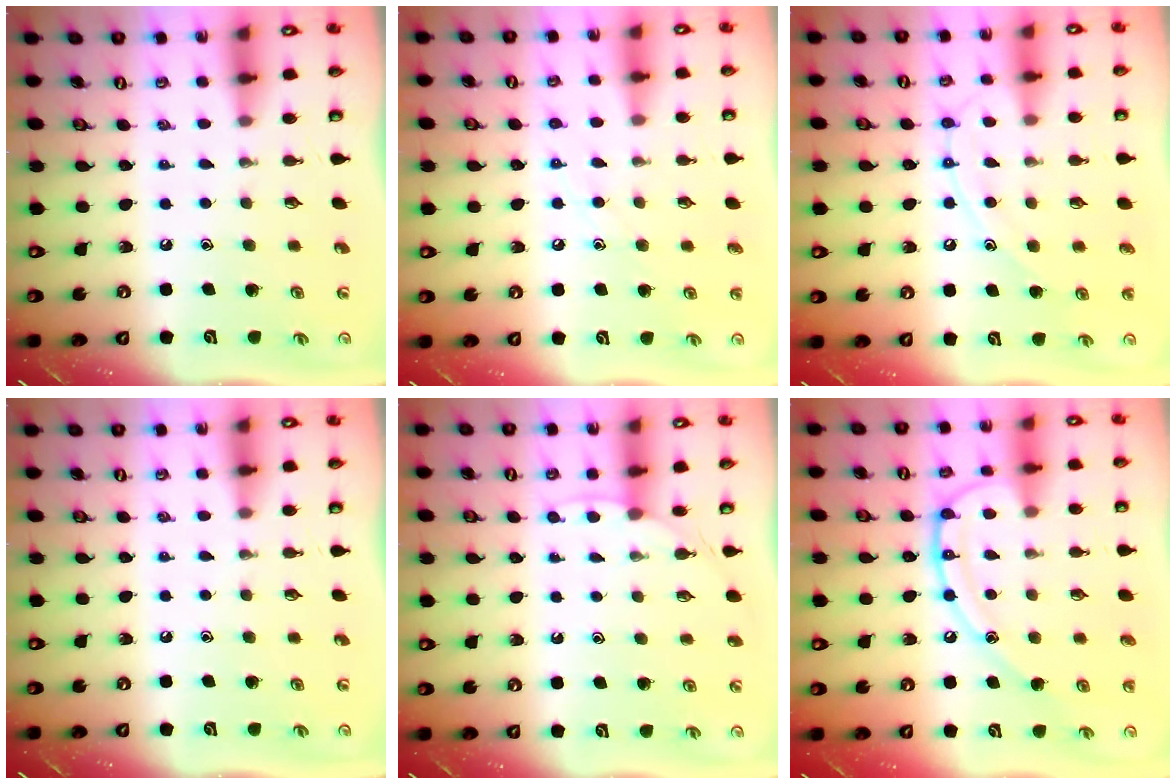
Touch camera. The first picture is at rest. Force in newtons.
{"total": 6.4, "press": 6.4, "slide": 0.4}
{"total": 10.7, "press": 10.7, "slide": 1.0}
{"total": 0.0}
{"total": 4.8, "press": 4.7, "slide": 0.5}
{"total": 15.9, "press": 15.9, "slide": 1.3}